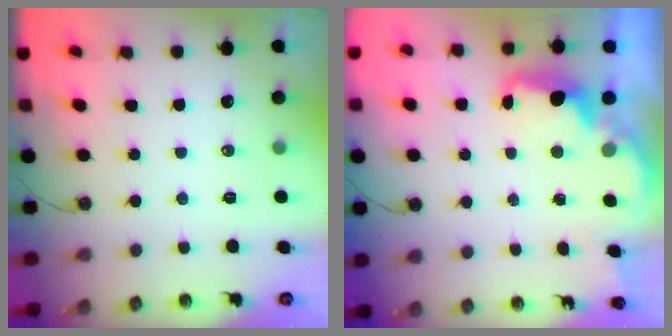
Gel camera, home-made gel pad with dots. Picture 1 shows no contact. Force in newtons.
{"total": 2.1, "press": 2.0, "slide": 0.6}